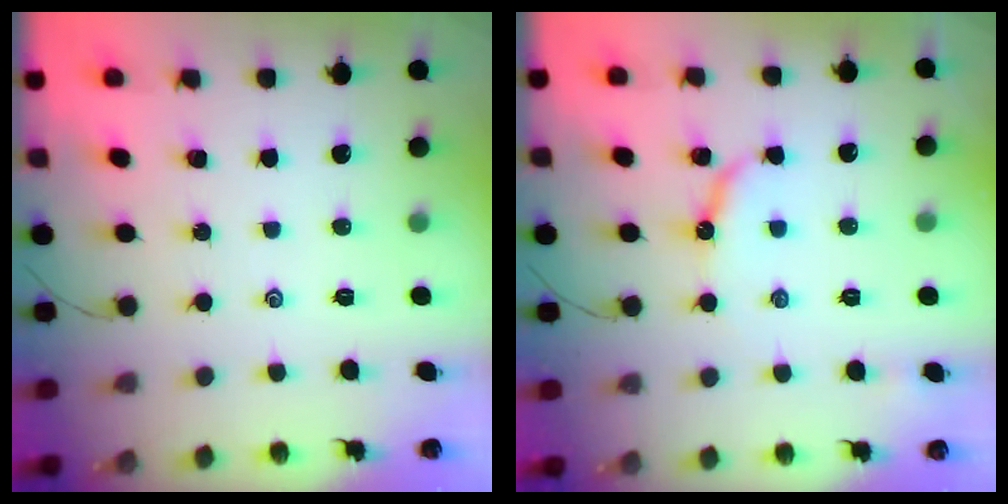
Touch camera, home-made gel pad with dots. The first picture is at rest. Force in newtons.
{"total": 7.1, "press": 7.1, "slide": 0.6}